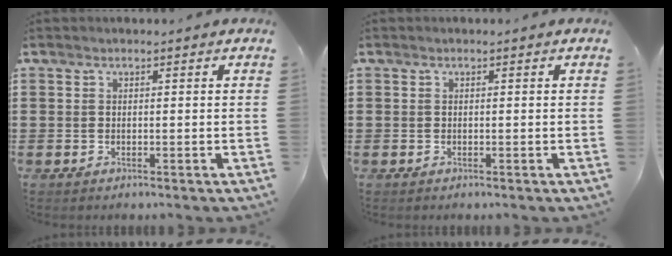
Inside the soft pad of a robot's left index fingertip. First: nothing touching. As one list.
[{"total": 0.0}]